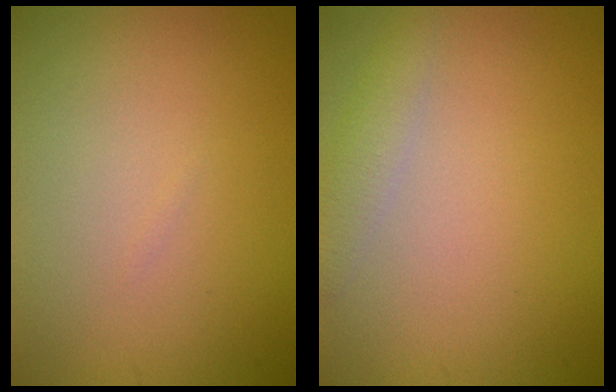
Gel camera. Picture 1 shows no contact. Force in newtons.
{"total": 1.9, "press": 1.9, "slide": 0.1}